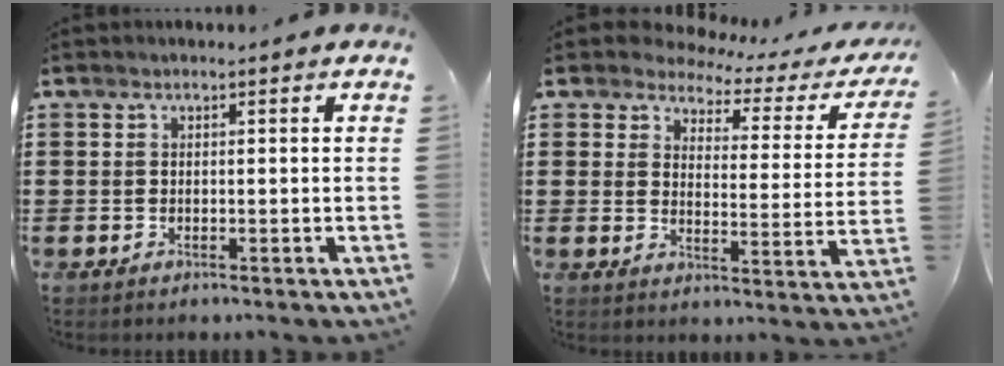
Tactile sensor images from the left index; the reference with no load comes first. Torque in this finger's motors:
{"motor_torque": [1.46, -0.68, 0.22, -0.01]}